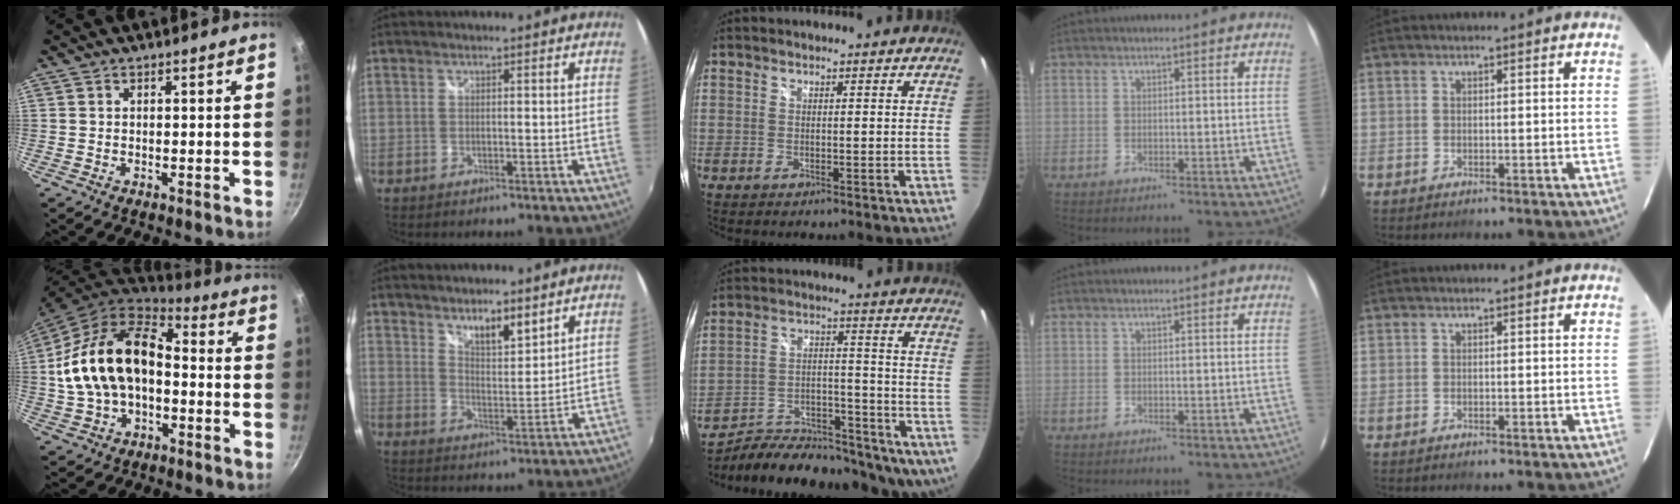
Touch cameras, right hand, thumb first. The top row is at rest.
{"thumb": {"total": 16.9, "force": [-1.6, 10.5, 13.1], "torque": [-0.226, 0.044, -0.039]}, "index": {"total": 6.6, "force": [5.2, 1.8, 3.6], "torque": [-0.050, 0.001, 0.089]}, "middle": {"total": 23.8, "force": [-18.2, 9.5, 12.0], "torque": [-0.202, -0.010, -0.251]}}